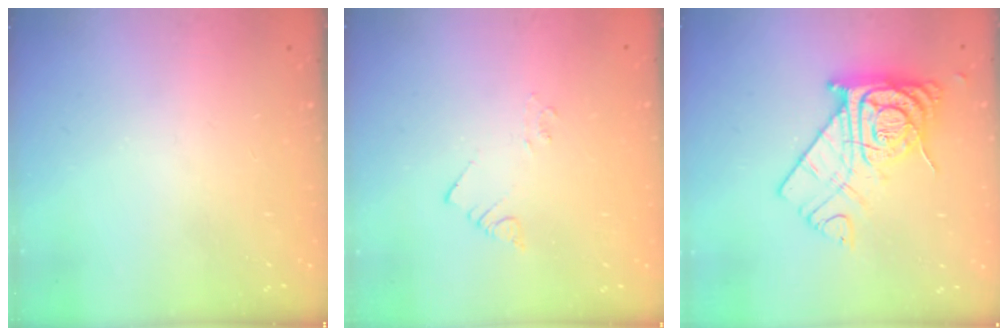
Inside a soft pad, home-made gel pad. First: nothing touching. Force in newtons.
{"total": 2.1, "press": 2.1, "slide": 0.3}
{"total": 15.3, "press": 15.2, "slide": 1.5}